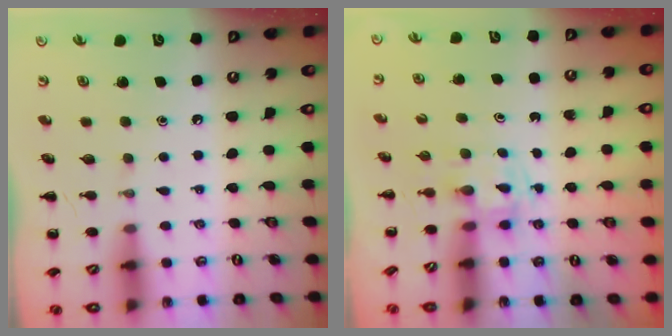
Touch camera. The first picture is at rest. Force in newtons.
{"total": 2.5, "press": 2.1, "slide": 1.2}